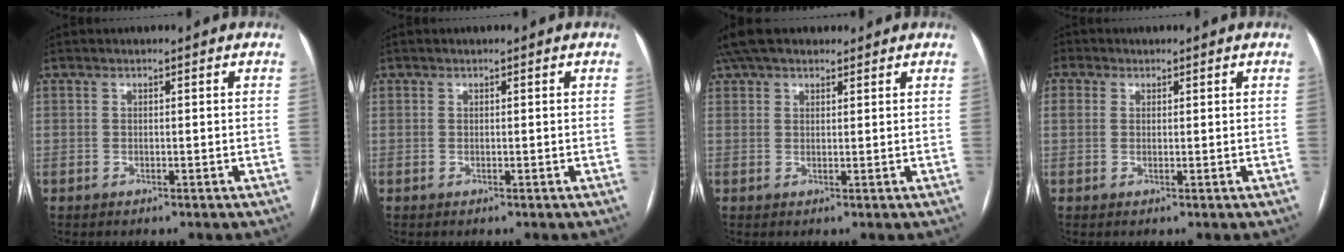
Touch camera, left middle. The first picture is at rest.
{"total": 0.0}
{"total": 8.4, "force": [6.7, 3.4, 3.7], "torque": [-0.063, 0.046, 0.121]}
{"total": 3.0, "force": [1.1, 2.6, 1.1], "torque": [-0.029, 0.015, 0.022]}